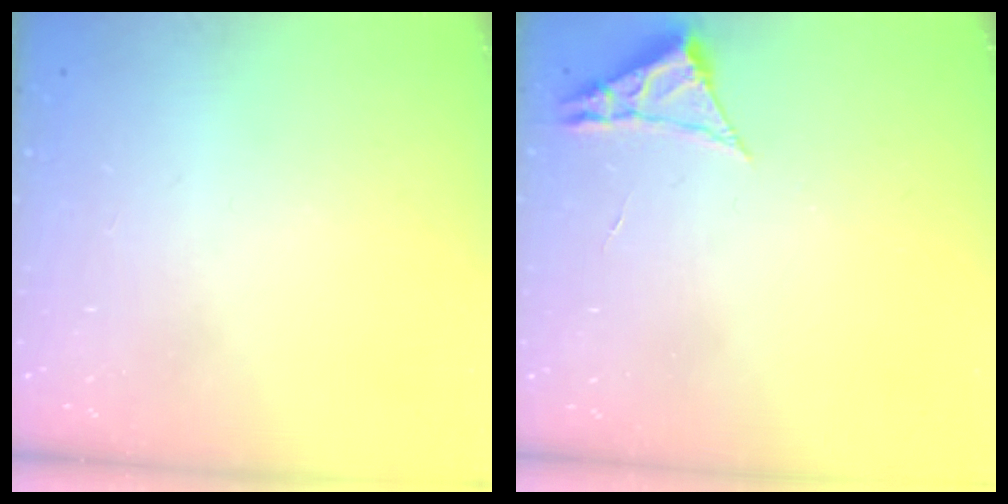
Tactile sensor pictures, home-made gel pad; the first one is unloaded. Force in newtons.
{"total": 2.3, "press": 2.3, "slide": 0.4}